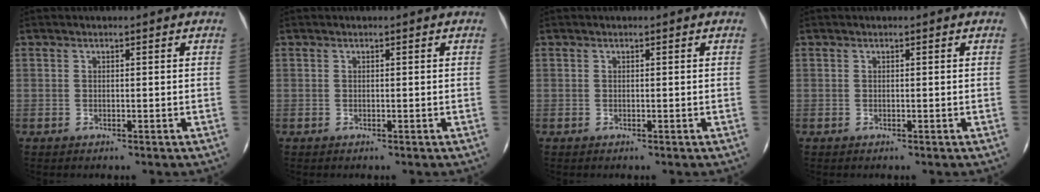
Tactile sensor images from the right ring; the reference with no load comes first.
{"total": 0.0}
{"total": 0.0}
{"total": 0.0}